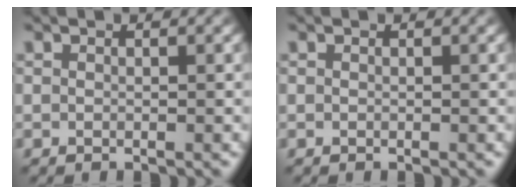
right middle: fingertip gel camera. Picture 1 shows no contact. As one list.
[{"total": 0.0}]